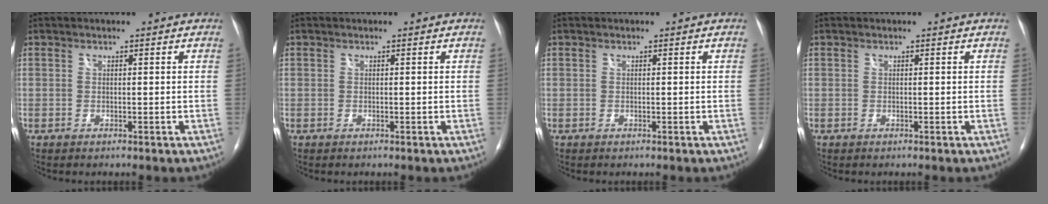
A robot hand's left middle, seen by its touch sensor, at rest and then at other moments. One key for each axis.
{"total": 0.0}
{"total": 0.0}
{"total": 0.0}